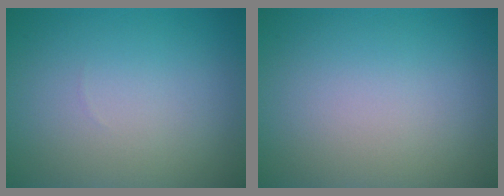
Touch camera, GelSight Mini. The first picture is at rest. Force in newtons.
{"total": 0.0}